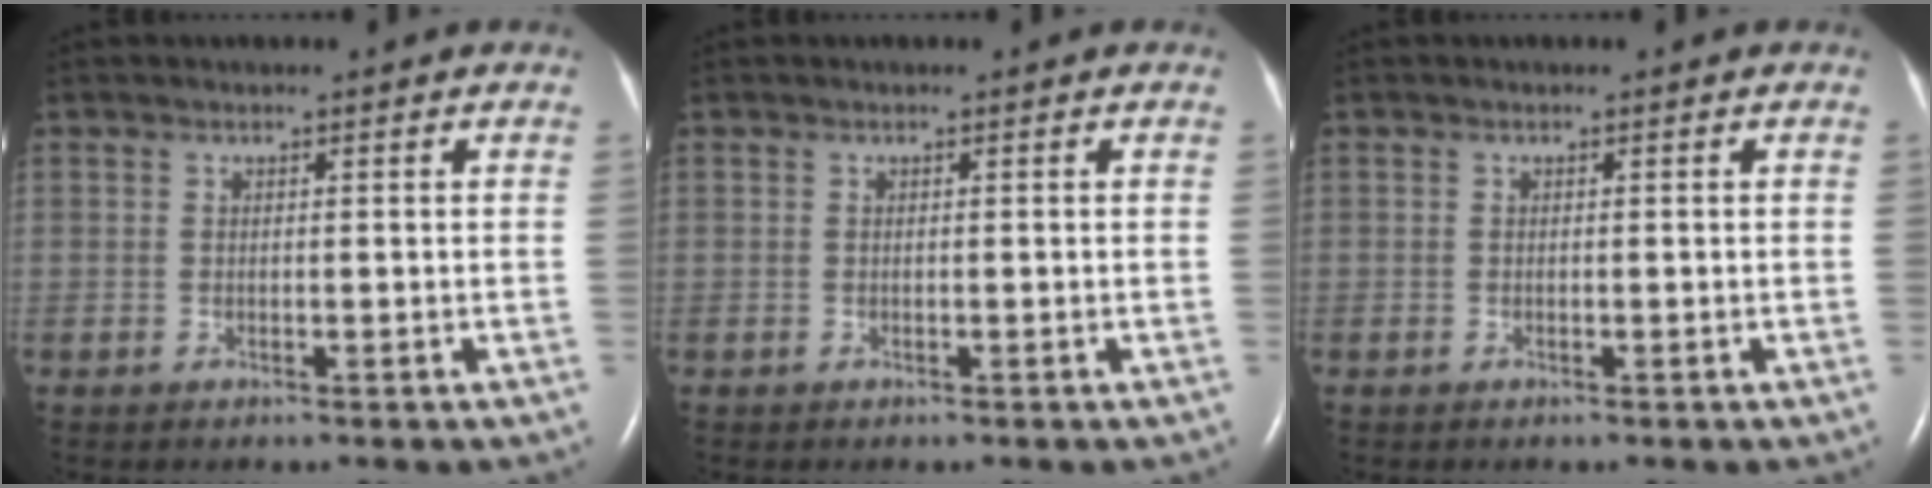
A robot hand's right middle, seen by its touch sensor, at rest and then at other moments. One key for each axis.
{"total": 0.0}
{"total": 0.0}